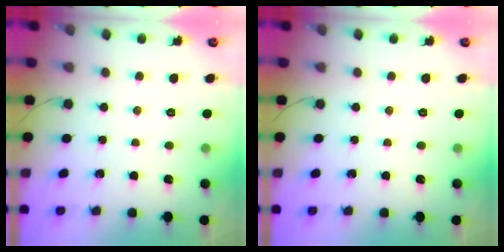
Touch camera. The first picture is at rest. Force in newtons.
{"total": 0.0}